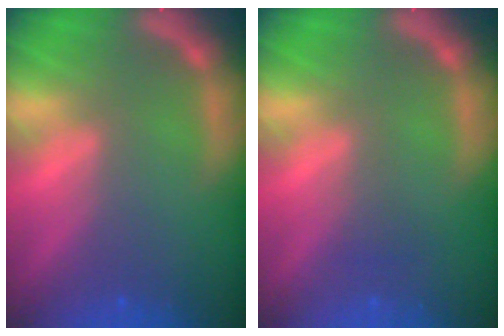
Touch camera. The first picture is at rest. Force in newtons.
{"total": 1.0}